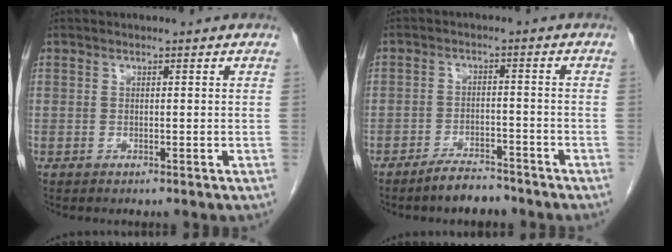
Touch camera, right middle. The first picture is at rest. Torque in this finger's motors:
{"motor_torque": [1.18, -0.96, 0.32, 0.14]}